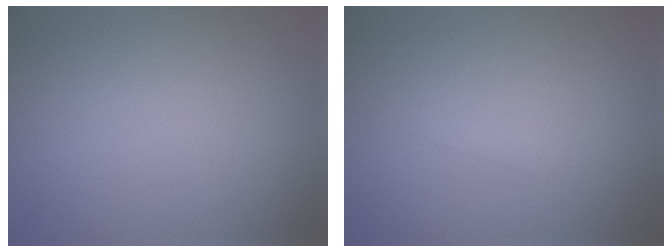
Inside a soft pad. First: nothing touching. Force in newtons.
{"total": 0.6, "press": 0.6, "slide": 0.0}